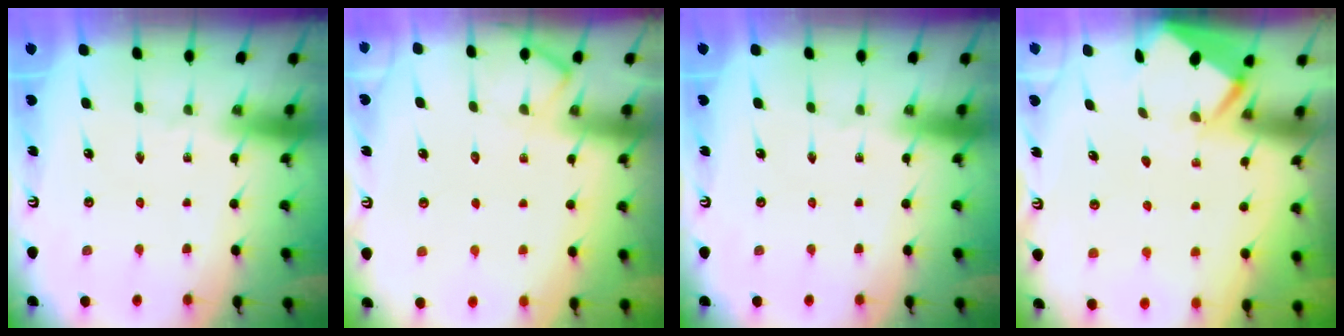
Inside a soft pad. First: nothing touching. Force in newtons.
{"total": 6.5, "press": 6.5, "slide": 0.8}
{"total": 0.0}
{"total": 2.8, "press": 2.8, "slide": 0.3}